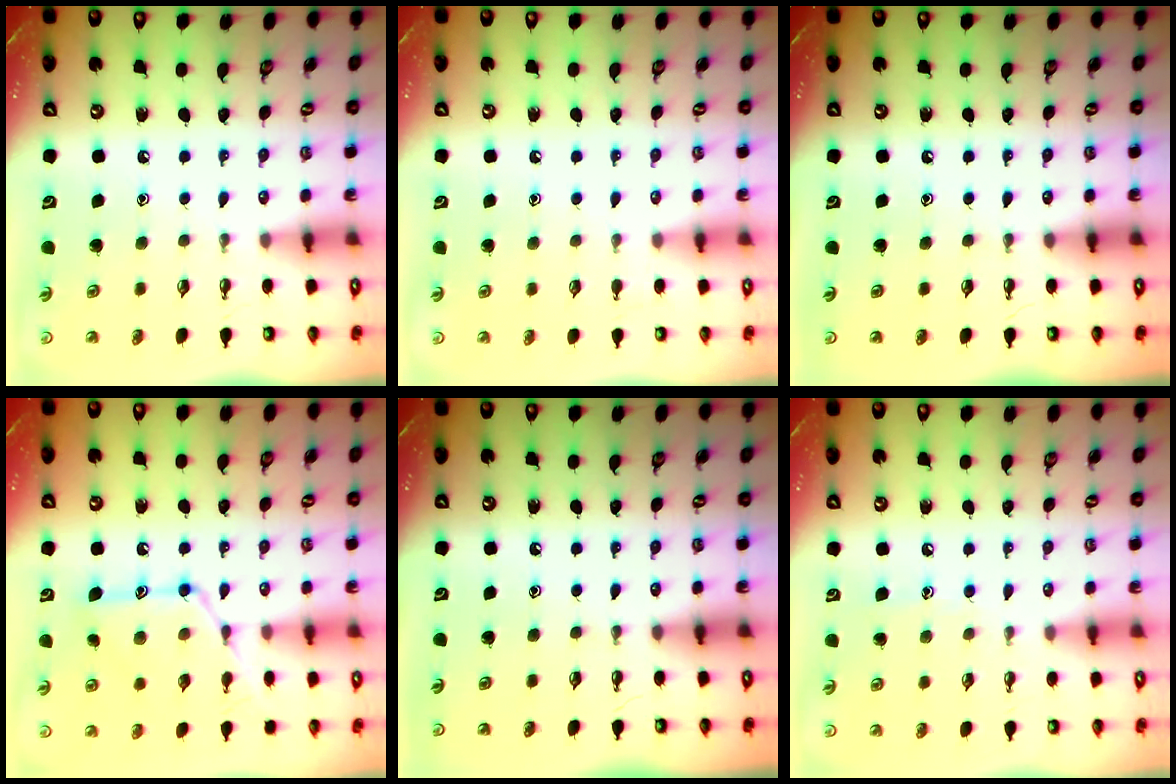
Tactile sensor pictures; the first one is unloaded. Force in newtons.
{"total": 2.8, "press": 2.8, "slide": 0.2}
{"total": 0.0}
{"total": 12.5, "press": 12.5, "slide": 0.6}
{"total": 0.0}
{"total": 4.9, "press": 4.9, "slide": 0.6}